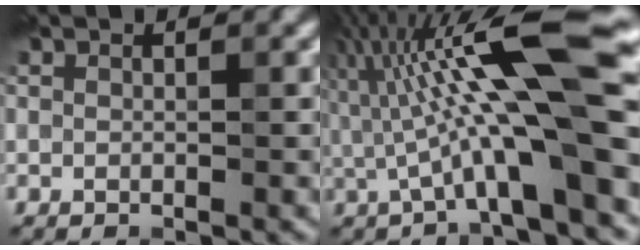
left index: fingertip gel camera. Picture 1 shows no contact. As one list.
[{"total": 13.7, "force": [1.1, 3.0, 13.4], "torque": [-0.211, 0.034, 0.013]}]